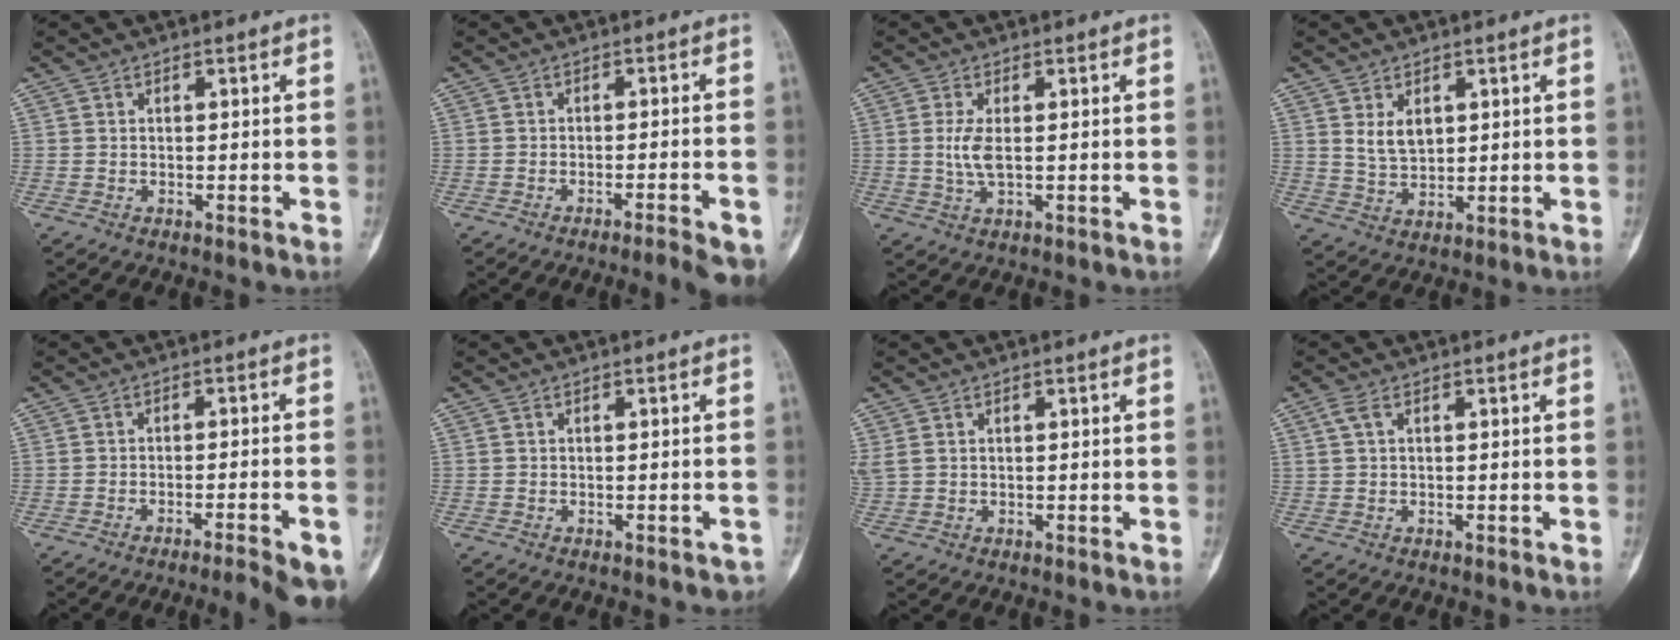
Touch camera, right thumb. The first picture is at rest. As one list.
[{"total": 8.3, "force": [-6.0, 0.6, 5.7], "torque": [-0.067, 0.019, -0.082]}, {"total": 3.9, "force": [0.2, 1.4, 3.6], "torque": [-0.084, -0.006, 0.006]}, {"total": 4.9, "force": [1.8, 3.1, 3.4], "torque": [-0.047, -0.016, 0.040]}, {"total": 11.4, "force": [-8.4, 1.2, 7.6], "torque": [-0.078, 0.032, -0.108]}, {"total": 1.8, "force": [-1.3, 0.8, 0.9], "torque": [-0.001, 0.011, -0.013]}, {"total": 1.9, "force": [0.7, 1.2, 1.3], "torque": [-0.047, 0.008, 0.022]}, {"total": 2.0, "force": [0.7, 0.9, 1.7], "torque": [-0.048, 0.009, 0.019]}]